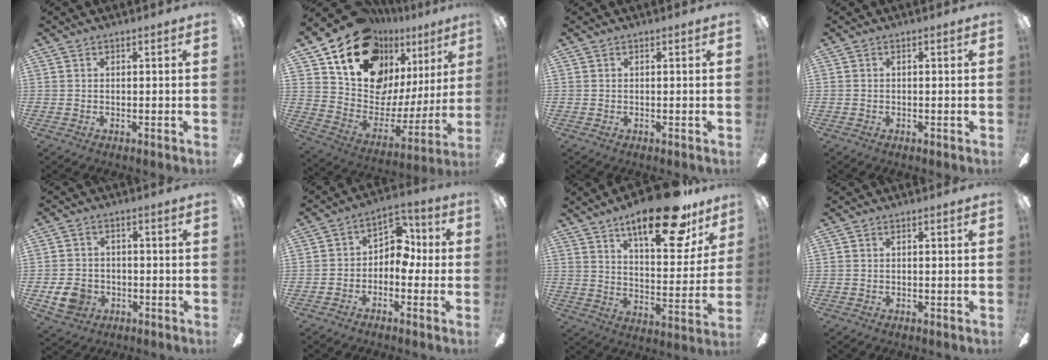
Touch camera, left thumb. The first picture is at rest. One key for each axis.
{"total": 19.1, "fx": 12.8, "fy": 11.8, "fz": 7.9, "tx": -0.138, "ty": -0.091, "tz": 0.241}
{"total": 0.0}
{"total": 0.0}
{"total": 7.0, "fx": -2.5, "fy": 5.6, "fz": 3.4, "tx": -0.080, "ty": 0.012, "tz": -0.047}
{"total": 6.8, "fx": -0.8, "fy": 5.6, "fz": 3.8, "tx": -0.049, "ty": 0.017, "tz": -0.016}
{"total": 21.3, "fx": 14.7, "fy": 6.9, "fz": 13.8, "tx": -0.203, "ty": -0.083, "tz": 0.235}
{"total": 0.0}